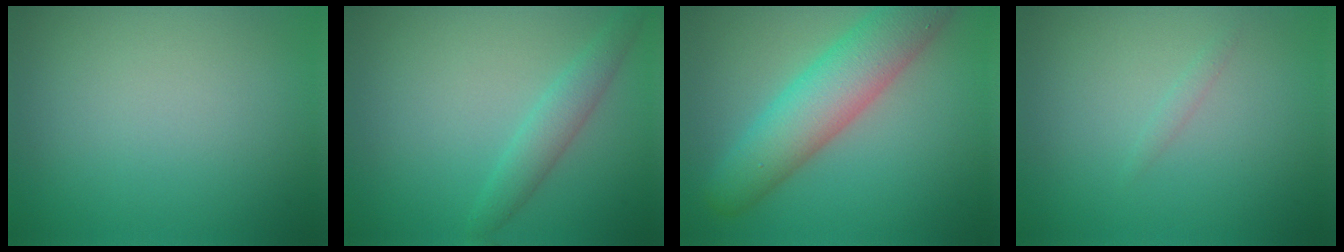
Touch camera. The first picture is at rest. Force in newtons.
{"total": 2.4, "press": 2.4, "slide": 0.0}
{"total": 7.3, "press": 7.3, "slide": 0.4}
{"total": 0.6, "press": 0.6, "slide": 0.0}